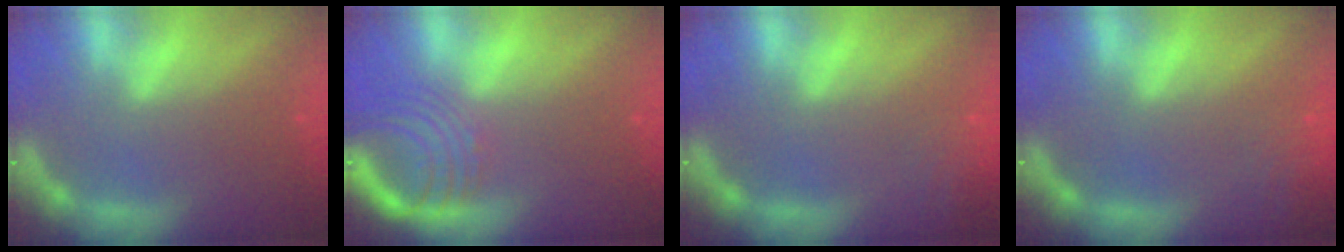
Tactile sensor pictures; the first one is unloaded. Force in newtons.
{"total": 6.5}
{"total": 4.6}
{"total": 5.1}